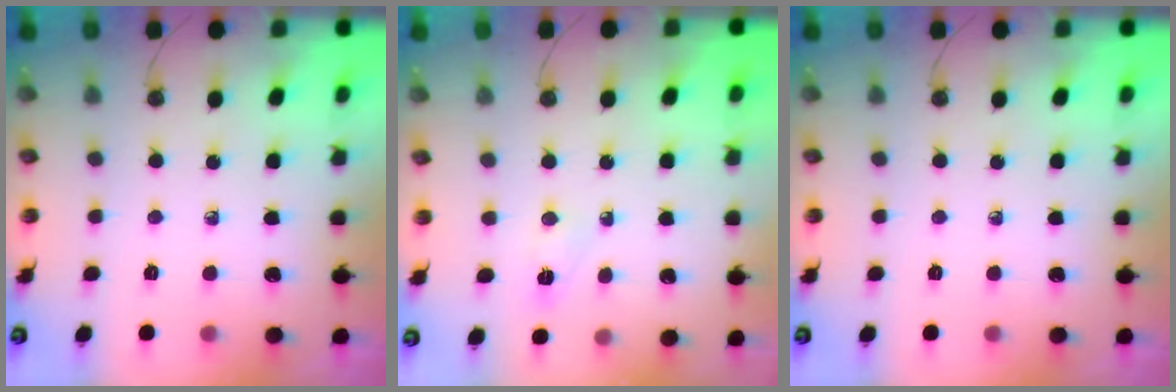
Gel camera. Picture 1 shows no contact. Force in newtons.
{"total": 2.7, "press": 2.5, "slide": 1.1}
{"total": 0.0}